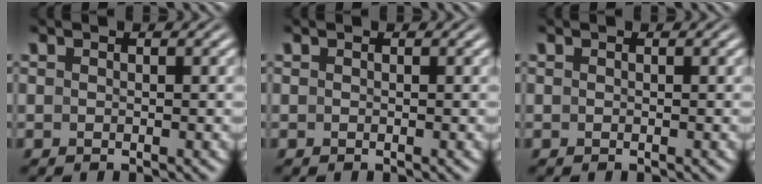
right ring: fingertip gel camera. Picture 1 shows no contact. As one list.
[{"total": 0.0}, {"total": 0.0}]